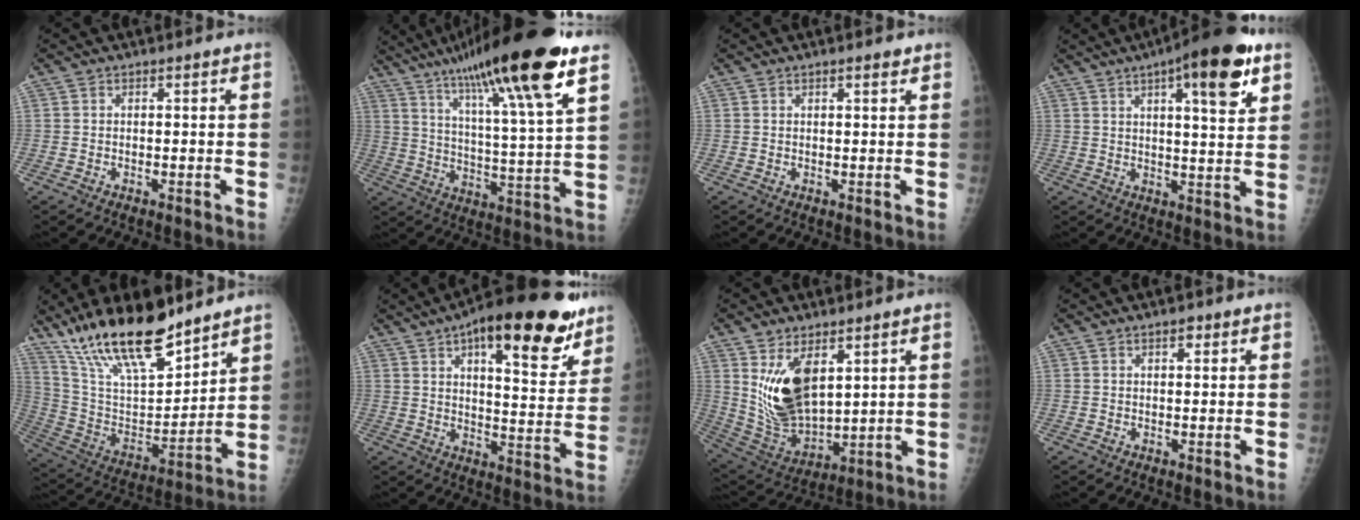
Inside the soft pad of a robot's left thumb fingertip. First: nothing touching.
{"total": 23.4, "force": [14.8, 2.2, 18.0], "torque": [-0.288, -0.042, 0.241]}
{"total": 1.4, "force": [1.0, 0.3, 0.9], "torque": [-0.012, -0.005, 0.014]}
{"total": 14.8, "force": [7.7, 4.0, 12.0], "torque": [-0.151, -0.023, 0.106]}
{"total": 22.7, "force": [17.2, 6.9, 13.0], "torque": [-0.203, -0.074, 0.316]}
{"total": 23.2, "force": [14.0, 8.1, 16.7], "torque": [-0.203, -0.043, 0.202]}
{"total": 14.3, "force": [5.1, 7.6, 11.0], "torque": [-0.179, -0.033, 0.121]}
{"total": 1.6, "force": [1.0, 0.8, 1.0], "torque": [-0.009, -0.003, 0.013]}